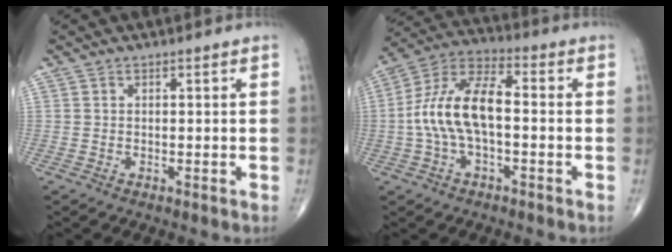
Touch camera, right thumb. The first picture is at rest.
{"total": 13.2, "force": [-1.2, 6.3, 11.6], "torque": [-0.236, 0.044, -0.028]}